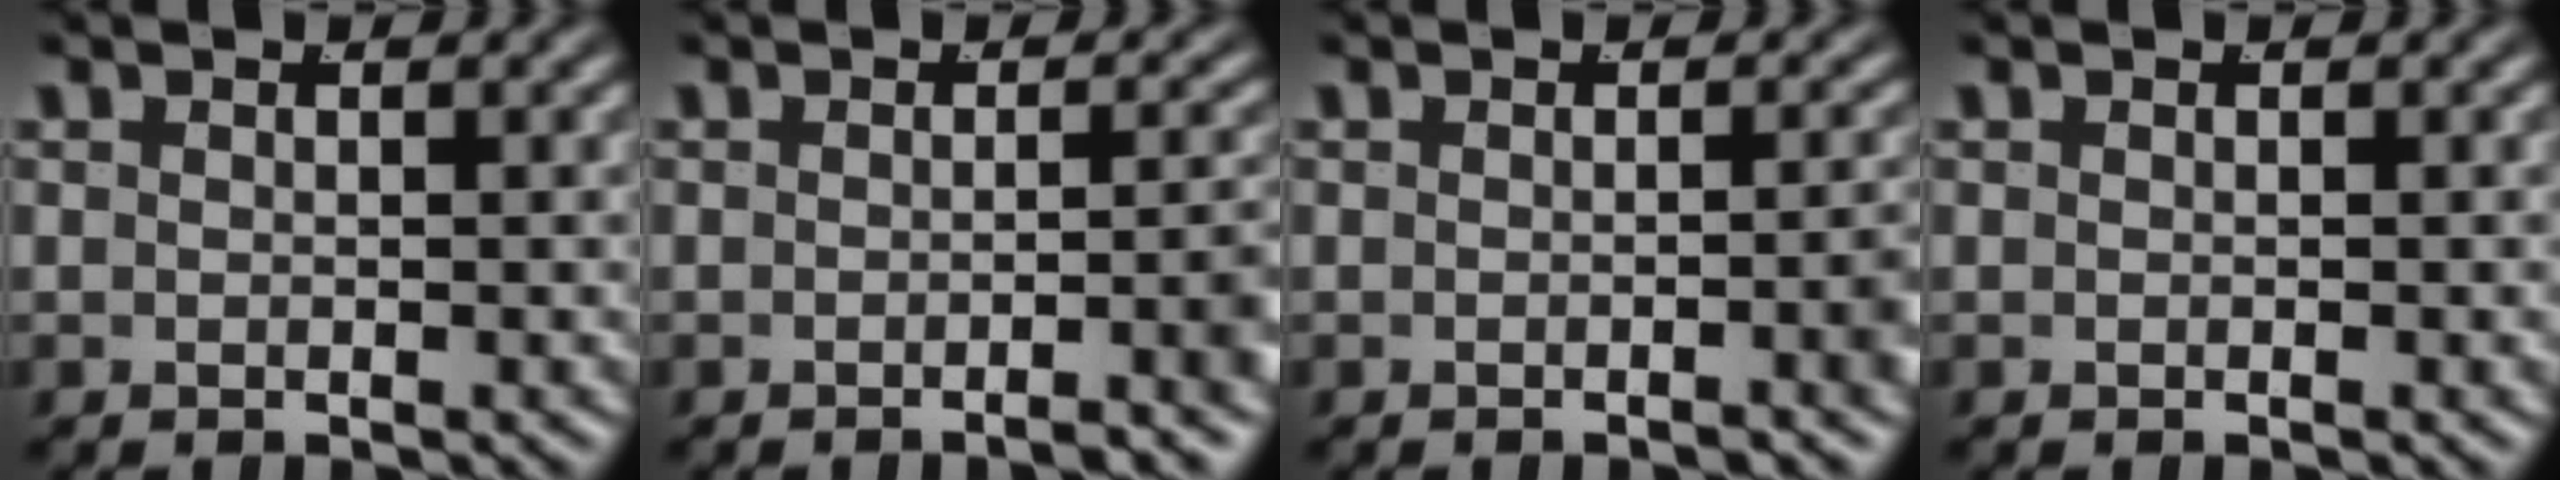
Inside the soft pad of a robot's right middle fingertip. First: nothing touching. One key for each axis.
{"total": 2.8, "fx": -1.6, "fy": 0.1, "fz": 2.3, "tx": -0.017, "ty": 0.007, "tz": -0.029}
{"total": 1.7, "fx": -0.8, "fy": -0.1, "fz": 1.5, "tx": -0.012, "ty": 0.006, "tz": -0.016}
{"total": 0.0}